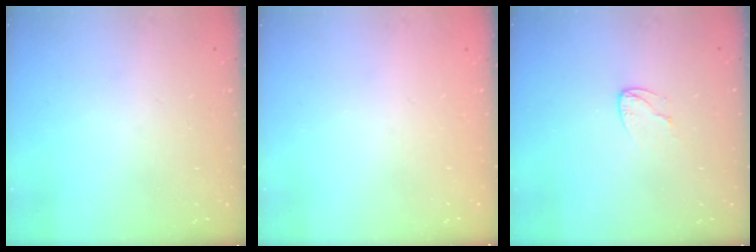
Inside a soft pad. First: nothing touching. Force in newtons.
{"total": 0.0}
{"total": 4.5, "press": 4.5, "slide": 0.4}